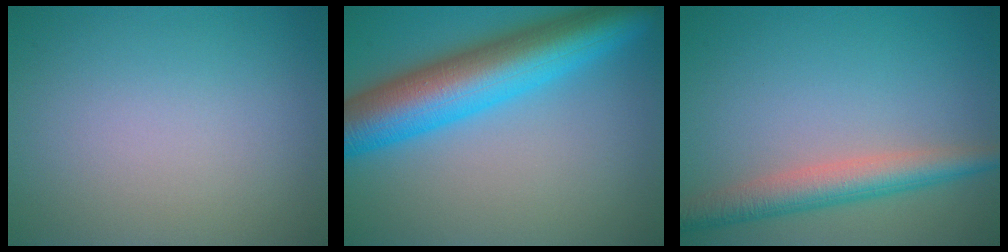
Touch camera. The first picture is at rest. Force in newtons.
{"total": 10.3, "press": 10.3, "slide": 0.4}
{"total": 4.4, "press": 4.4, "slide": 0.1}